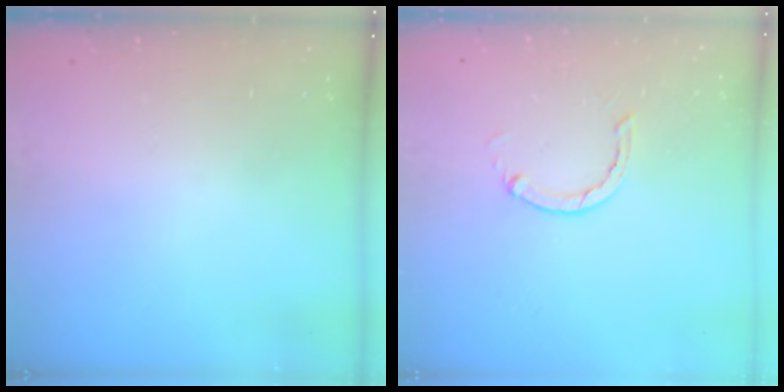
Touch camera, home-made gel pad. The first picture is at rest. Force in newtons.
{"total": 2.8, "press": 2.7, "slide": 0.4}